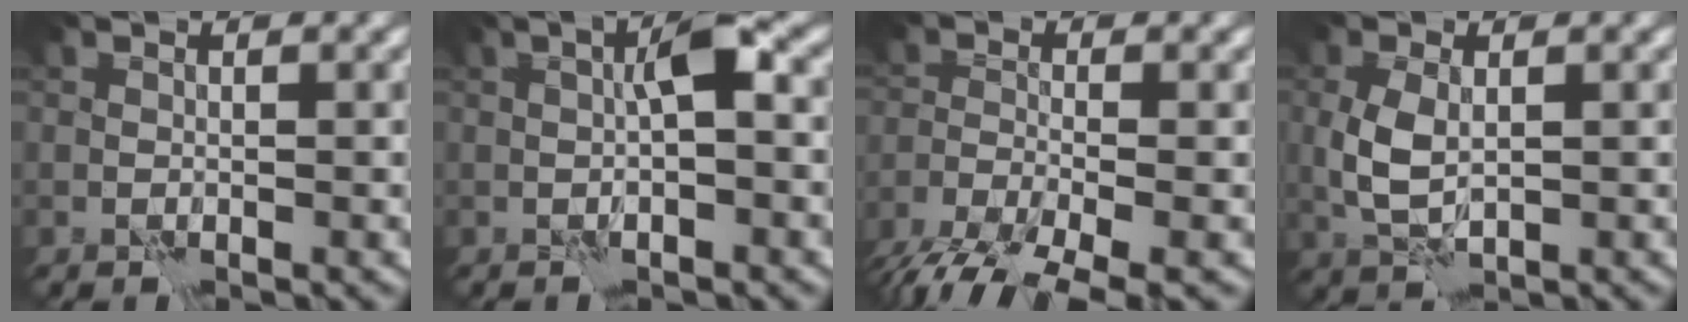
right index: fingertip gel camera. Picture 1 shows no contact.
{"total": 2.7, "force": [0.2, 0.2, 2.7], "torque": [-0.048, 0.012, 0.001]}
{"total": 6.3, "force": [-4.6, 1.6, 4.0], "torque": [-0.071, -0.017, -0.090]}
{"total": 3.4, "force": [0.5, 1.9, 2.7], "torque": [-0.069, -0.001, 0.012]}